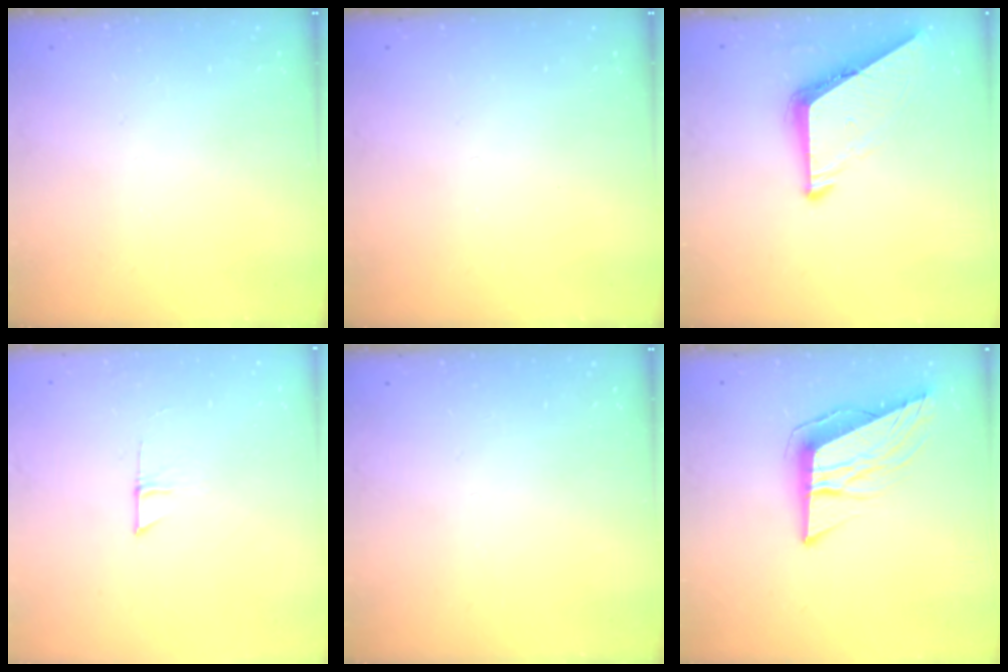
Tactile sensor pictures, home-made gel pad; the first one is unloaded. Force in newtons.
{"total": 0.0}
{"total": 8.6, "press": 8.5, "slide": 0.9}
{"total": 4.0, "press": 4.0, "slide": 0.4}
{"total": 0.0}
{"total": 11.4, "press": 10.8, "slide": 3.6}